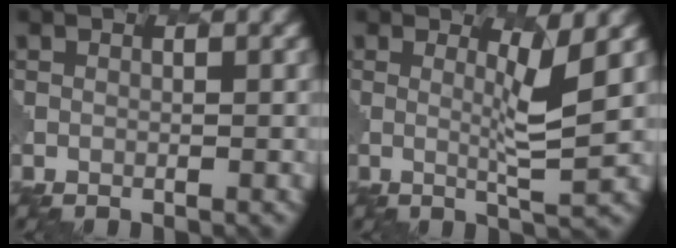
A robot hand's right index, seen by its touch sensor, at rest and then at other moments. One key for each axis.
{"total": 3.3, "fx": 1.1, "fy": 0.3, "fz": 3.1, "tx": -0.052, "ty": -0.006, "tz": 0.022}